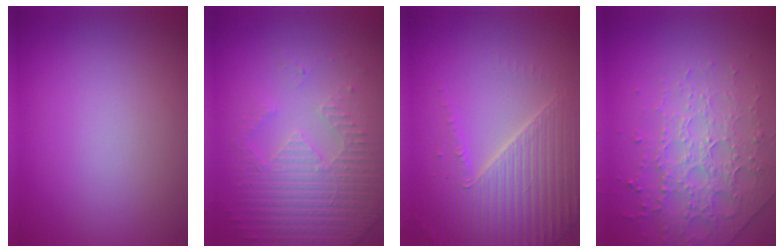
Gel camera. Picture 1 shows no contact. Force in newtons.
{"total": 5.1, "press": 3.5, "slide": 3.8}
{"total": 4.4, "press": 4.3, "slide": 1.0}
{"total": 3.8, "press": 3.6, "slide": 1.2}